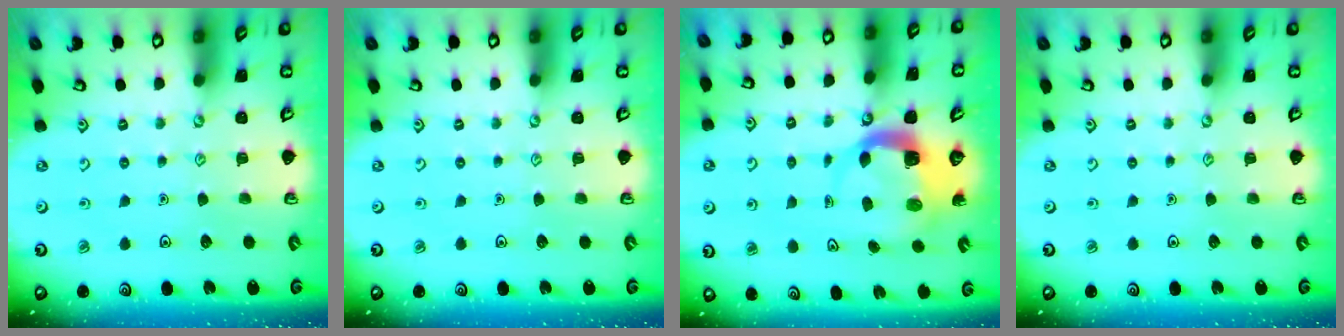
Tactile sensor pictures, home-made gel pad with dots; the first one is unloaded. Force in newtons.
{"total": 0.0}
{"total": 4.5, "press": 4.5, "slide": 0.6}
{"total": 0.0}